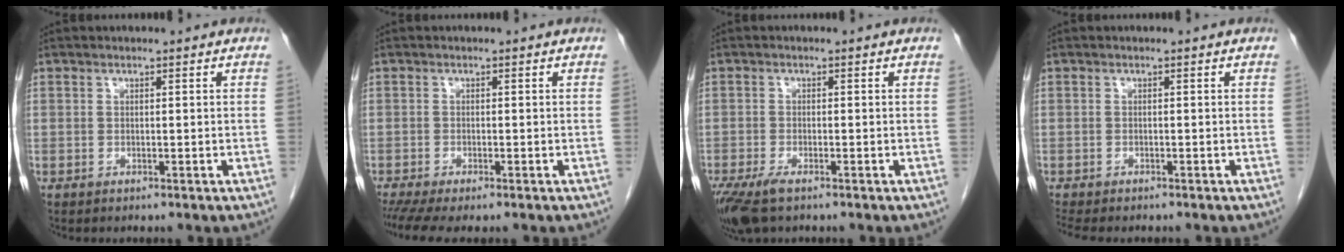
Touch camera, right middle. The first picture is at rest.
{"total": 4.9, "force": [-3.9, 0.6, 3.0], "torque": [-0.048, -0.013, -0.067]}
{"total": 5.2, "force": [-3.4, 1.4, 3.6], "torque": [-0.075, -0.014, -0.060]}
{"total": 4.6, "force": [-4.0, 1.1, 2.0], "torque": [-0.030, -0.011, -0.059]}